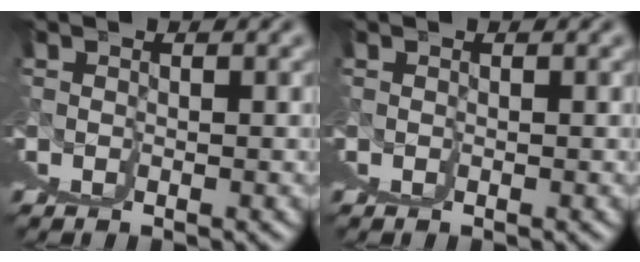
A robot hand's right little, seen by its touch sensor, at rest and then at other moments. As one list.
[{"total": 0.0}]